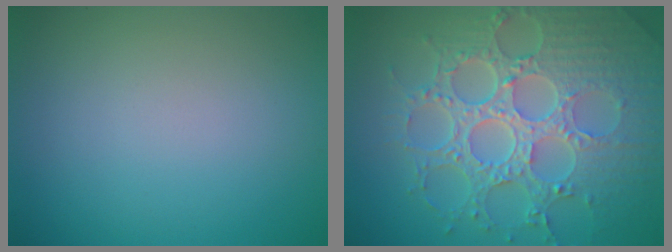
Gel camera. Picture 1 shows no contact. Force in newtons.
{"total": 8.5, "press": 6.3, "slide": 5.8}